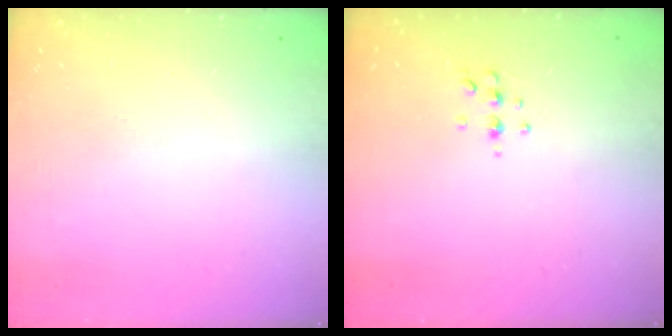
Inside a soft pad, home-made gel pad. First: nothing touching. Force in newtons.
{"total": 5.2, "press": 5.0, "slide": 1.1}